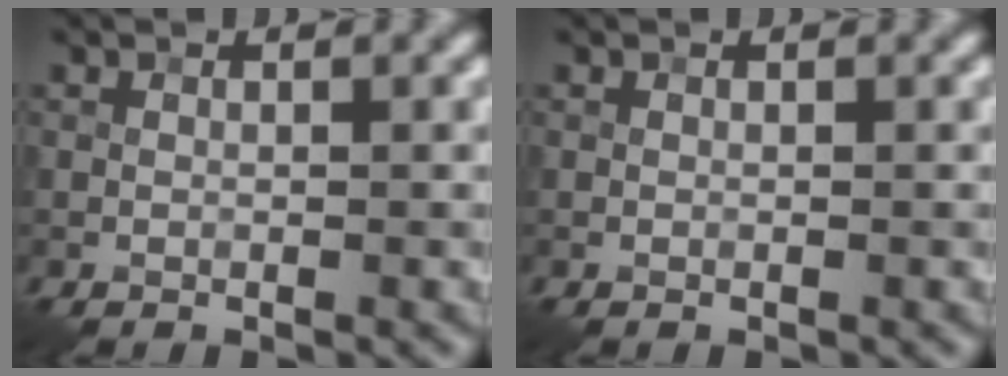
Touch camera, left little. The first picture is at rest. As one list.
[{"total": 0.0}]